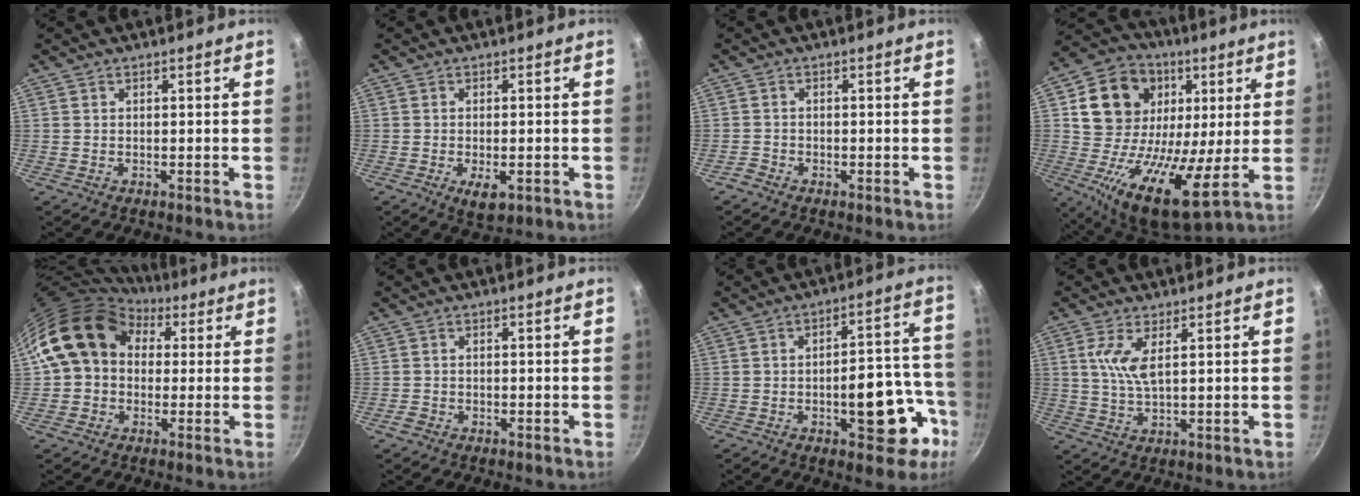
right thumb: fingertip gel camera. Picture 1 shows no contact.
{"total": 4.7, "force": [-1.6, 2.1, 3.9], "torque": [-0.059, -0.004, -0.019]}
{"total": 1.2, "force": [-1.1, 0.5, 0.4], "torque": [-0.018, 0.008, -0.027]}
{"total": 21.7, "force": [5.1, 15.6, 14.3], "torque": [-0.231, -0.015, 0.079]}
{"total": 13.7, "force": [3.7, 10.8, 7.5], "torque": [-0.095, 0.023, 0.048]}
{"total": 1.5, "force": [-1.0, 0.9, 0.6], "torque": [-0.016, 0.007, -0.022]}
{"total": 14.9, "force": [-5.6, 7.1, 11.8], "torque": [-0.099, 0.053, -0.070]}
{"total": 5.8, "force": [1.9, 1.9, 5.2], "torque": [-0.111, -0.009, 0.039]}